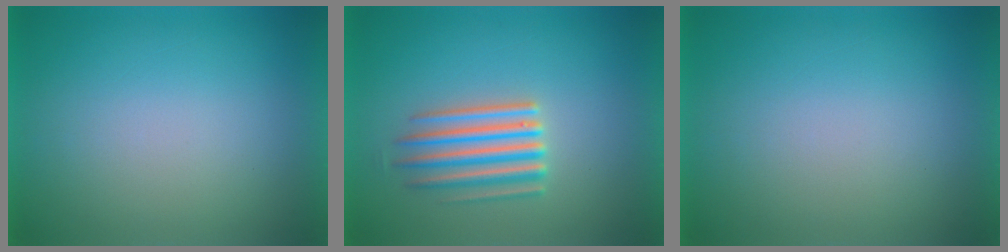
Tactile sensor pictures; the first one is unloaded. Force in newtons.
{"total": 4.7}
{"total": 0.0}